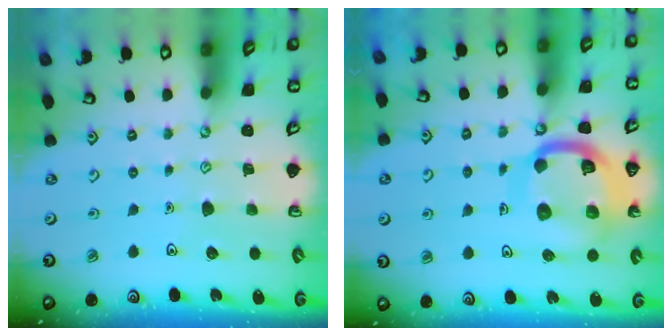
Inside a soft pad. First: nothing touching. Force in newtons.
{"total": 17.4, "press": 17.3, "slide": 1.9}